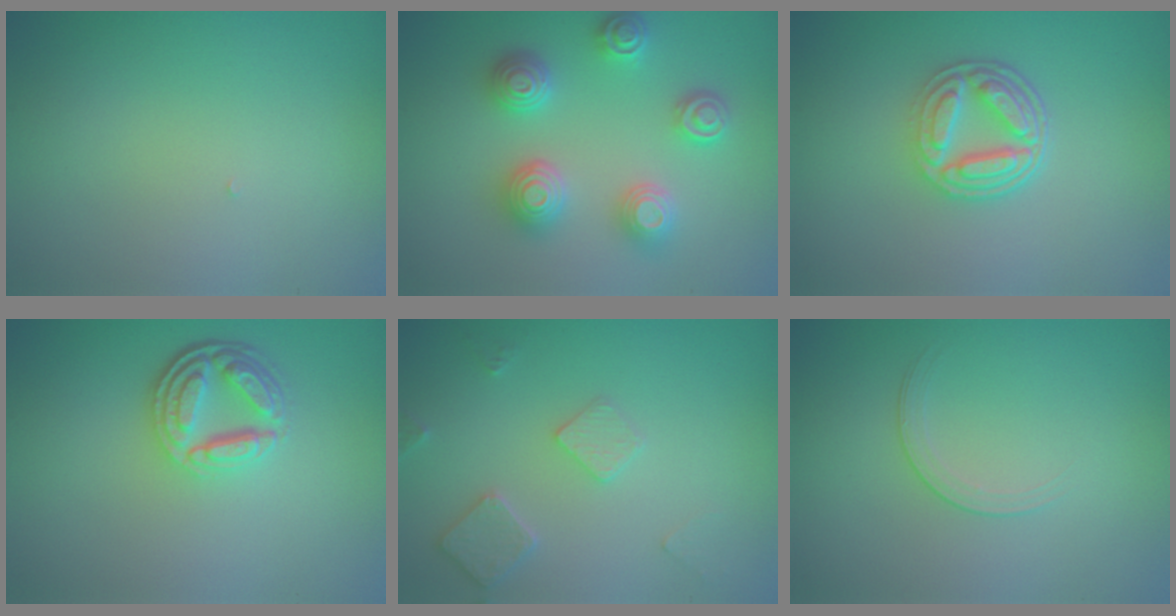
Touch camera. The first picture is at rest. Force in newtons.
{"total": 4.8, "press": 4.8, "slide": 0.6}
{"total": 5.0, "press": 3.7, "slide": 3.3}
{"total": 4.6, "press": 3.5, "slide": 3.0}
{"total": 2.9, "press": 2.9, "slide": 0.4}
{"total": 1.5, "press": 0.7, "slide": 1.4}